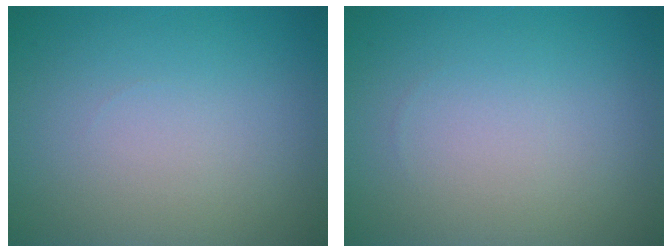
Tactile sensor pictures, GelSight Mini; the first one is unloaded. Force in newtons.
{"total": 0.0}